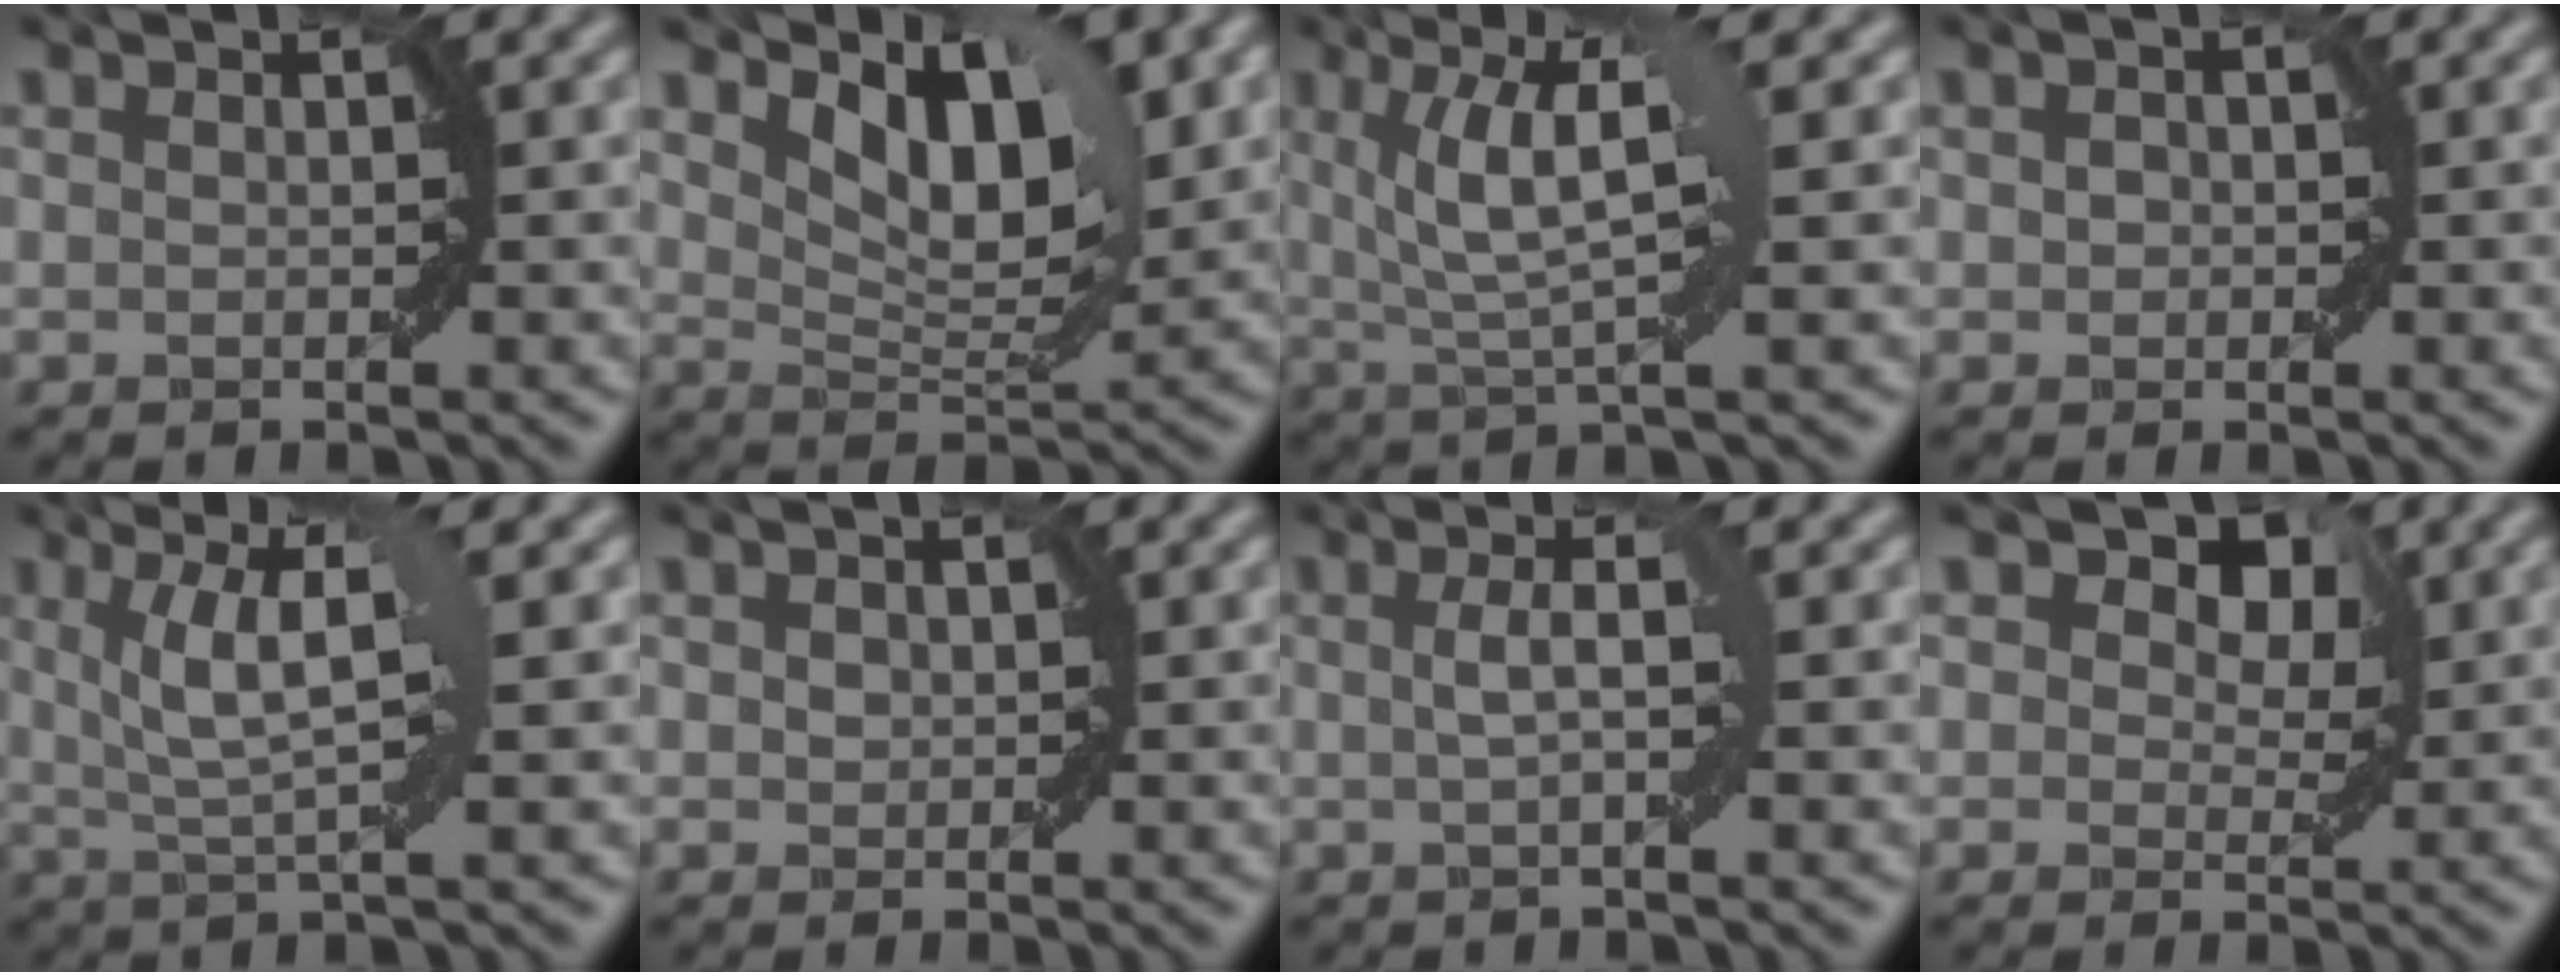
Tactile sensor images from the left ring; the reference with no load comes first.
{"total": 7.0, "force": [3.0, 3.4, 5.4], "torque": [-0.090, -0.008, 0.050]}
{"total": 5.8, "force": [1.8, 1.2, 5.4], "torque": [-0.104, 0.002, 0.035]}
{"total": 1.0, "force": [0.1, 0.8, 0.5], "torque": [-0.006, 0.002, -0.001]}
{"total": 4.8, "force": [1.4, 0.8, 4.5], "torque": [-0.088, -0.001, 0.031]}
{"total": 1.0, "force": [0.2, 0.8, 0.6], "torque": [-0.009, 0.003, 0.005]}
{"total": 2.2, "force": [0.2, 0.4, 2.2], "torque": [-0.041, 0.007, 0.003]}
{"total": 5.1, "force": [2.3, 3.2, 3.1], "torque": [-0.041, 0.003, 0.020]}